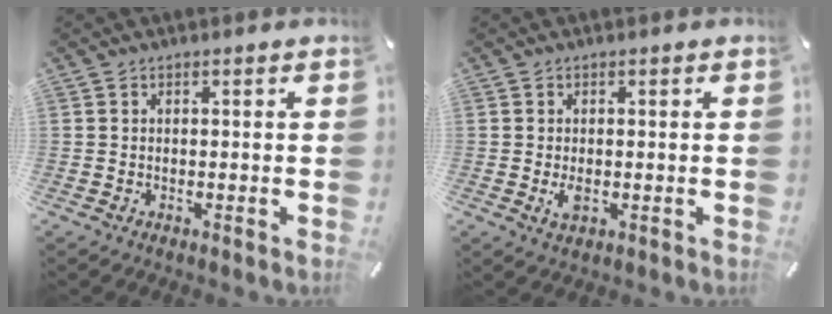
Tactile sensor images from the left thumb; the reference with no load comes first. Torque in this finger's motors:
{"motor_torque": [0.28, 1.21, 0.19, -0.15, 0.09]}